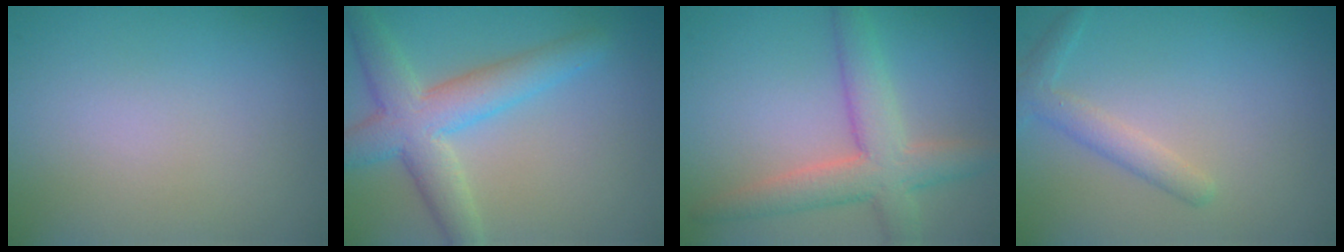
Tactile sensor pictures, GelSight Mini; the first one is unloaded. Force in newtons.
{"total": 5.6, "press": 5.6, "slide": 0.1}
{"total": 5.1, "press": 5.1, "slide": 0.3}
{"total": 2.2, "press": 2.2, "slide": 0.1}